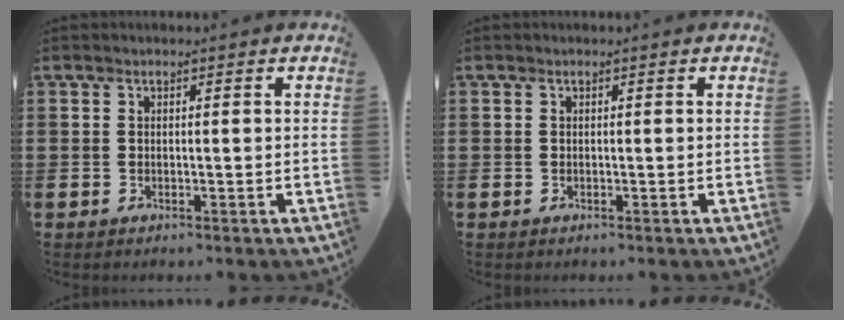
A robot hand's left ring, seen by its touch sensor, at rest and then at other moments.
{"total": 0.0}